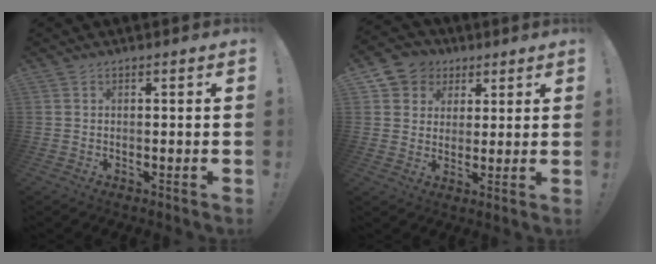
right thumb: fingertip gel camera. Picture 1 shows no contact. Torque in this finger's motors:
{"motor_torque": [-0.32, 0.34, 0.13, 0.04, 0.00]}